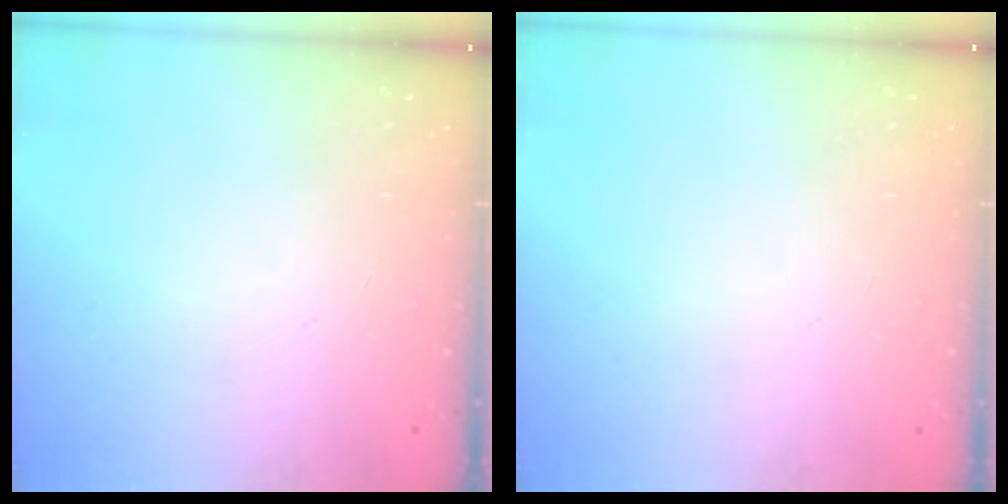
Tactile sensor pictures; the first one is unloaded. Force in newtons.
{"total": 0.0}